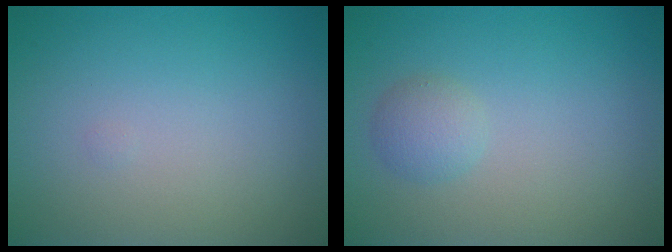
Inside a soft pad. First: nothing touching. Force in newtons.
{"total": 1.7, "press": 1.7, "slide": 0.0}